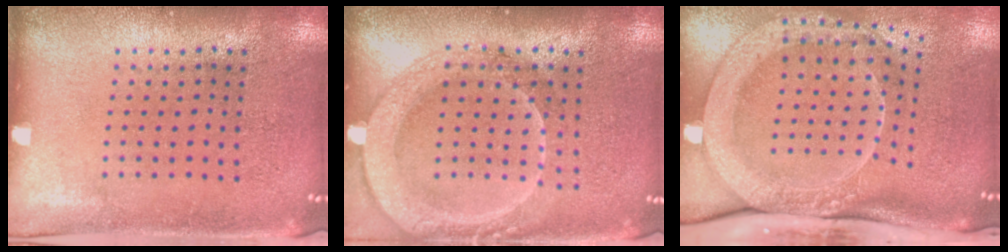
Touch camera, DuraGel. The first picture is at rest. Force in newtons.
{"total": 2.0, "press": 1.9, "slide": 0.6}
{"total": 3.3, "press": 2.3, "slide": 2.3}